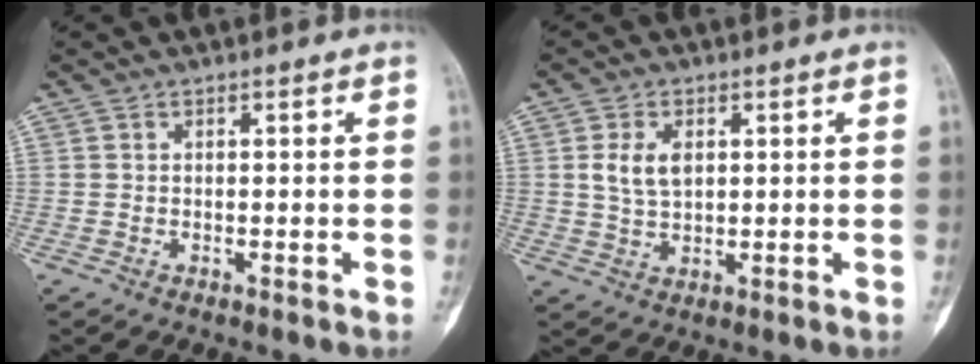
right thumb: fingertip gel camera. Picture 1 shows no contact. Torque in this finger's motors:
{"motor_torque": [0.47, 0.25, 0.30, -0.27, 0.05]}